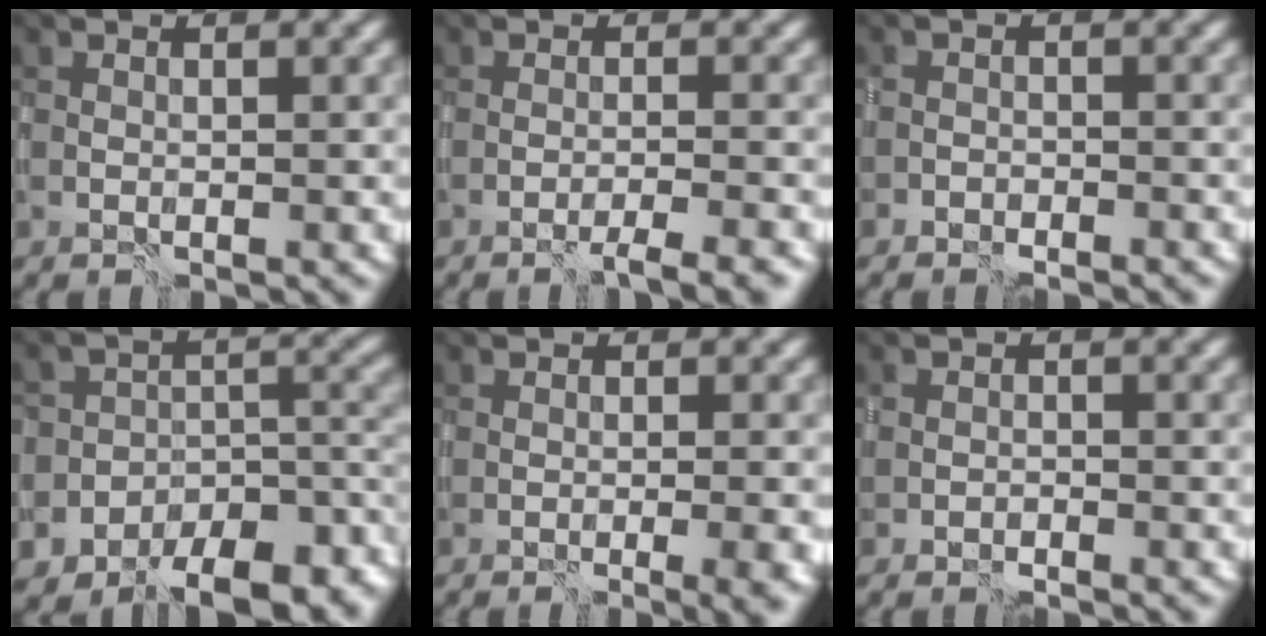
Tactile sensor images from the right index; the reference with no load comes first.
{"total": 2.9, "force": [-2.0, 0.3, 2.1], "torque": [-0.016, 0.001, -0.040]}
{"total": 1.6, "force": [-1.5, 0.3, -0.3], "torque": [0.010, 0.000, -0.029]}
{"total": 15.7, "force": [-11.6, 9.5, 4.8], "torque": [-0.058, -0.034, -0.146]}
{"total": 3.0, "force": [-0.7, 0.7, 2.8], "torque": [-0.026, -0.006, -0.013]}
{"total": 1.0, "force": [-0.6, 0.8, 0.2], "torque": [-0.001, -0.005, -0.010]}